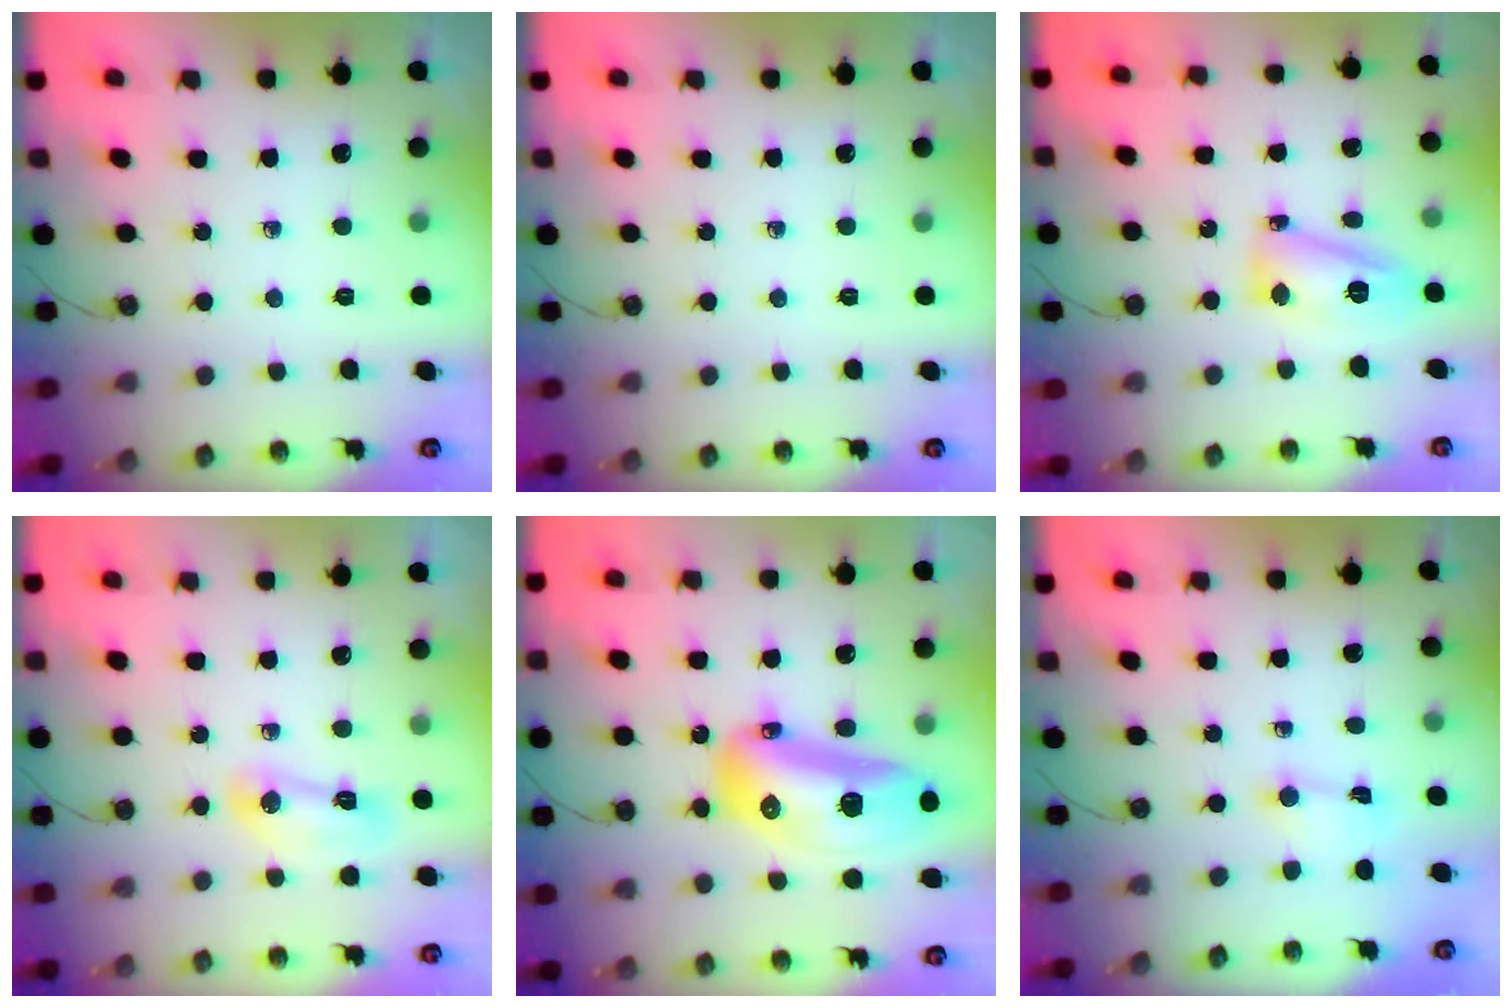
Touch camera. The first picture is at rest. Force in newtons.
{"total": 0.0}
{"total": 13.0, "press": 12.9, "slide": 1.5}
{"total": 7.2, "press": 7.1, "slide": 0.9}
{"total": 21.7, "press": 21.5, "slide": 3.2}
{"total": 1.0, "press": 0.9, "slide": 0.5}